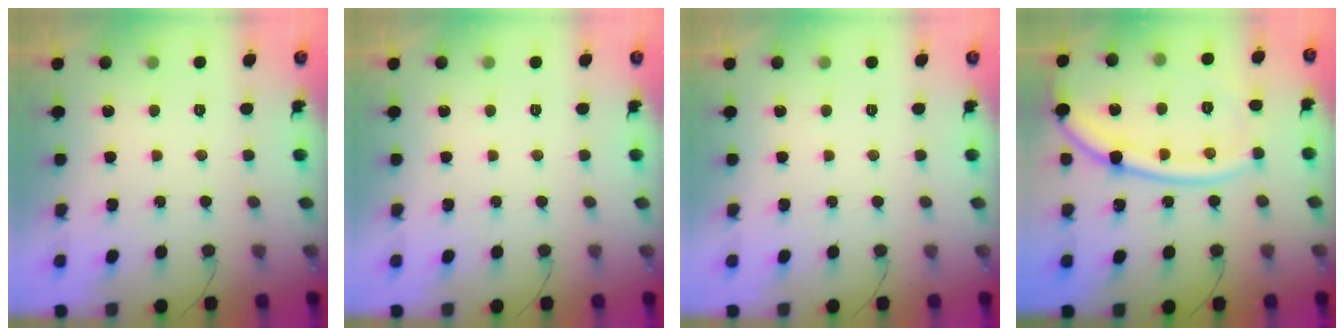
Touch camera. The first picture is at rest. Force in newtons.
{"total": 0.0}
{"total": 0.0}
{"total": 17.1, "press": 17.0, "slide": 2.0}